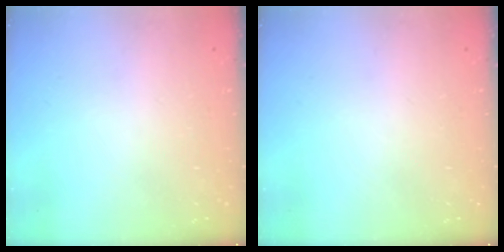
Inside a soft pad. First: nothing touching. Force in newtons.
{"total": 0.0}